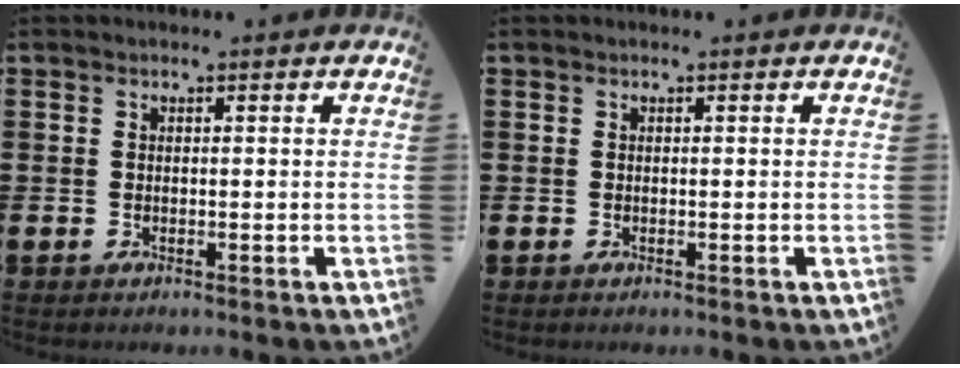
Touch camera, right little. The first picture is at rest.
{"total": 0.0}